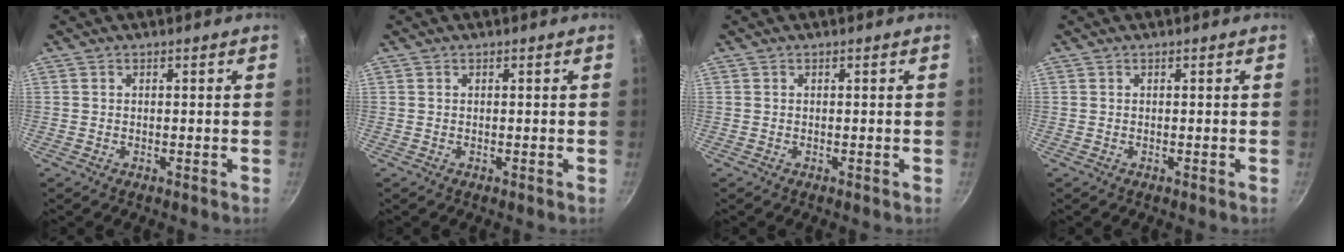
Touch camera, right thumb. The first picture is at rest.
{"total": 0.0}
{"total": 0.0}
{"total": 0.0}